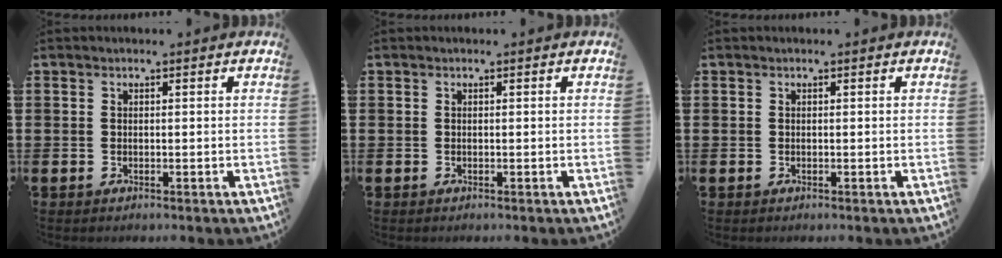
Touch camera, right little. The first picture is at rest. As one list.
[{"total": 0.0}, {"total": 0.0}]